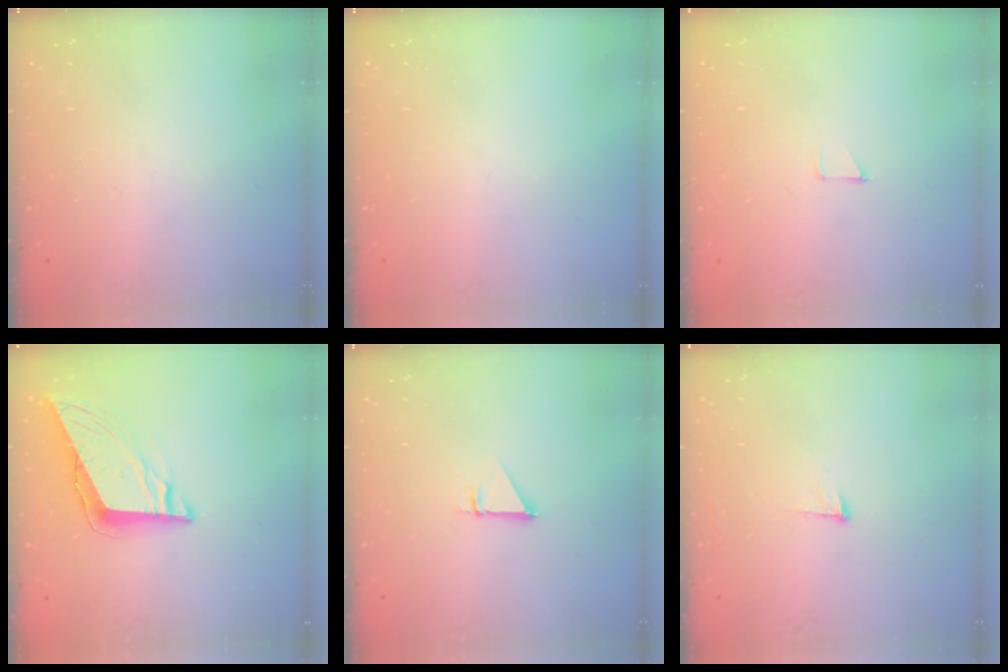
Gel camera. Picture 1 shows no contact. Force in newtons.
{"total": 0.0}
{"total": 2.6, "press": 2.6, "slide": 0.2}
{"total": 8.9, "press": 8.8, "slide": 1.4}
{"total": 1.0, "press": 1.0, "slide": 0.1}
{"total": 6.5, "press": 6.4, "slide": 1.4}